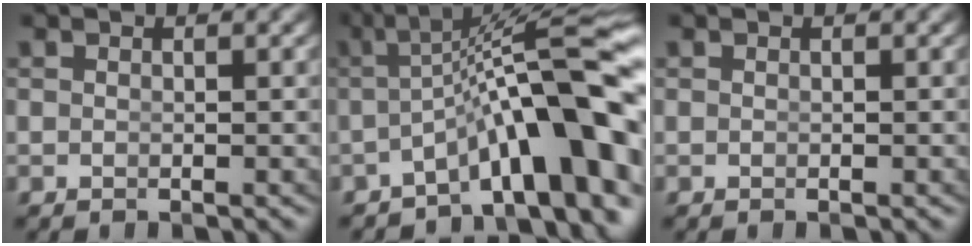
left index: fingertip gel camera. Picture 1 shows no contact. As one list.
[{"total": 11.3, "force": [-2.3, 3.8, 10.4], "torque": [-0.143, -0.006, -0.025]}, {"total": 0.0}]